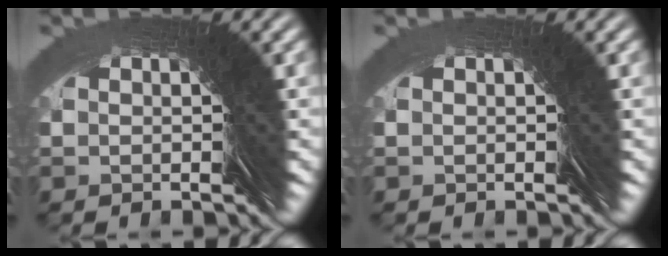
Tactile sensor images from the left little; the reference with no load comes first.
{"total": 0.0}